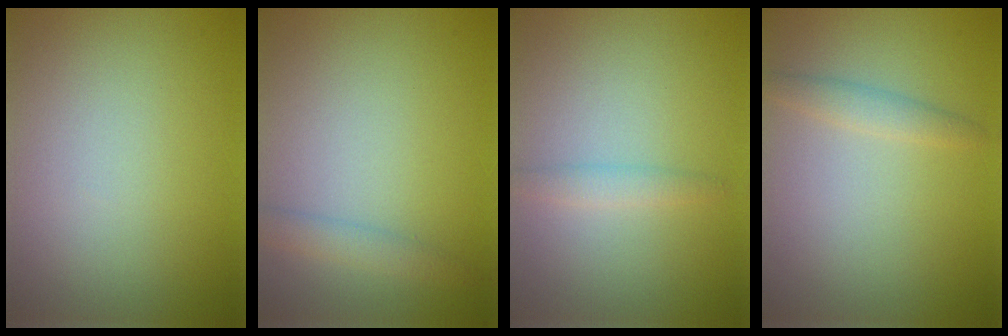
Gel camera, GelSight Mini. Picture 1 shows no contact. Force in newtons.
{"total": 1.7, "press": 1.7, "slide": 0.1}
{"total": 1.3, "press": 1.3, "slide": 0.0}
{"total": 1.3, "press": 1.3, "slide": 0.0}